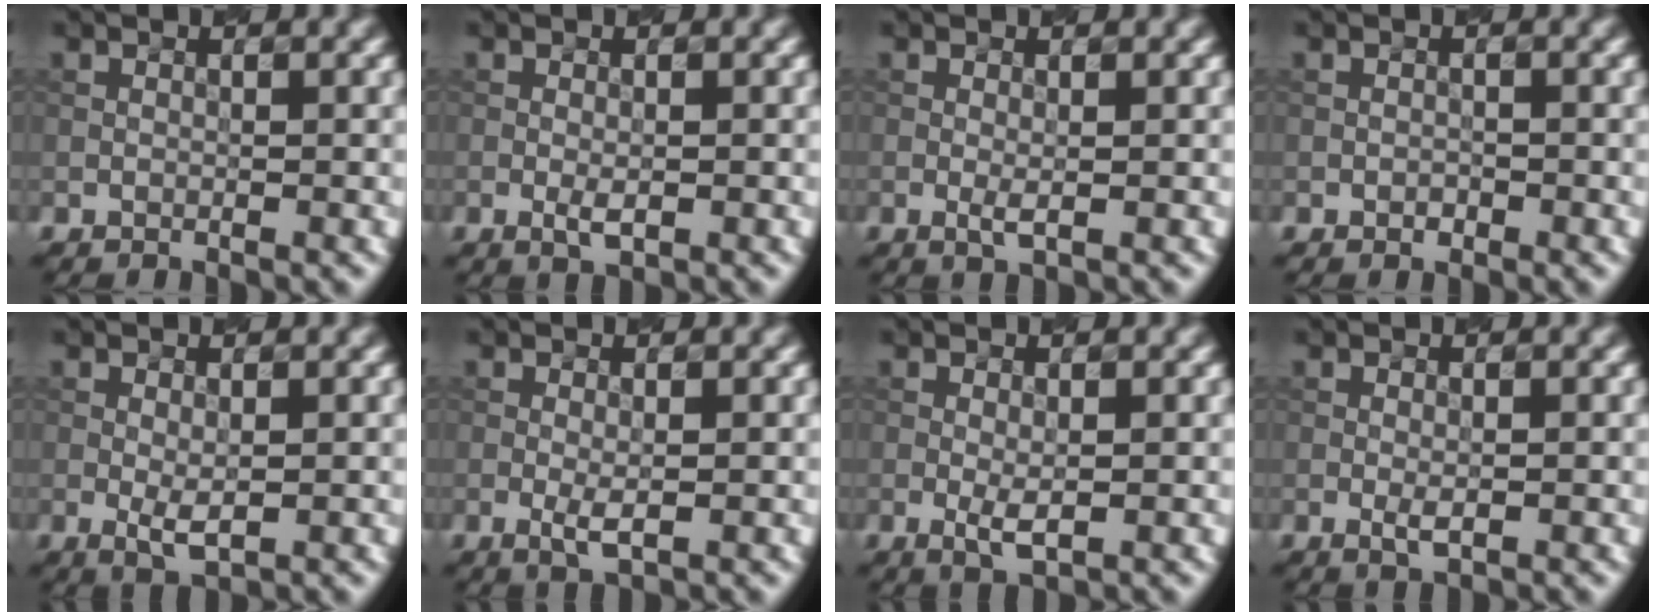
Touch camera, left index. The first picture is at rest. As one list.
[{"total": 1.6, "force": [-0.4, 0.6, 1.4], "torque": [-0.028, -0.004, -0.008]}, {"total": 1.2, "force": [-0.1, 0.3, 1.1], "torque": [-0.023, -0.004, -0.002]}, {"total": 0.6, "force": [-0.3, 0.4, 0.4], "torque": [-0.004, 0.000, -0.006]}, {"total": 2.0, "force": [-0.1, 0.7, 1.9], "torque": [-0.036, -0.005, 0.000]}, {"total": 1.8, "force": [-0.2, 0.5, 1.7], "torque": [-0.034, -0.004, -0.006]}, {"total": 1.9, "force": [-0.2, 0.6, 1.8], "torque": [-0.036, -0.005, -0.003]}, {"total": 1.3, "force": [-0.3, 0.5, 1.2], "torque": [-0.024, -0.004, -0.005]}]